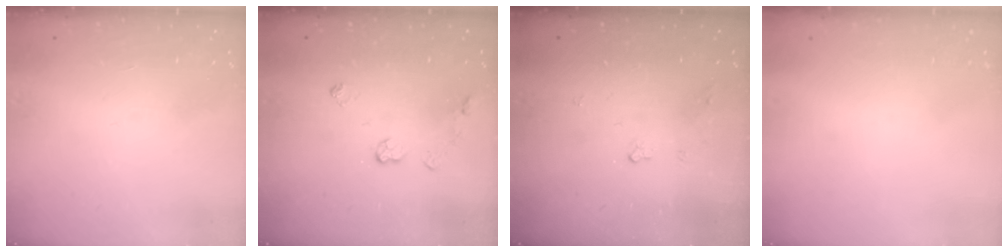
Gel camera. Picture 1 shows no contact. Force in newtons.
{"total": 3.9, "press": 3.9, "slide": 0.5}
{"total": 3.6, "press": 3.6, "slide": 0.5}
{"total": 0.0}